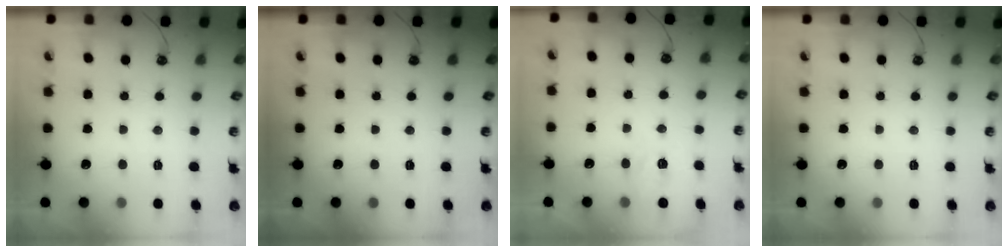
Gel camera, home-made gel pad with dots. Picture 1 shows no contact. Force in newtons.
{"total": 0.0}
{"total": 4.7, "press": 4.6, "slide": 0.7}
{"total": 0.0}